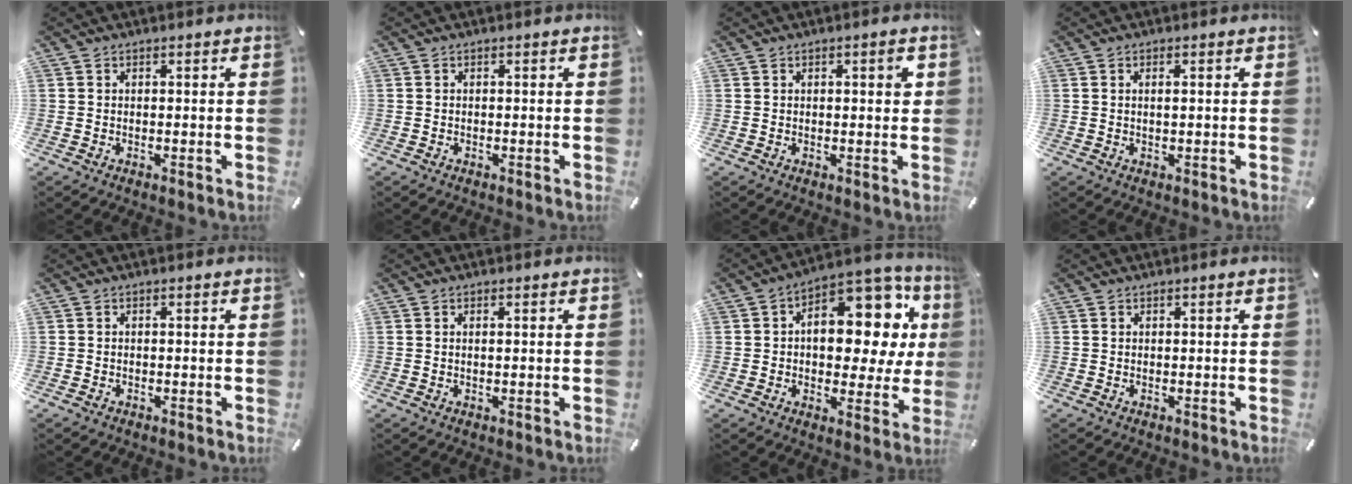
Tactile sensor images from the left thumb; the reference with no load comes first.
{"total": 0.0}
{"total": 2.3, "force": [0.6, 0.8, 2.0], "torque": [-0.025, -0.001, 0.005]}
{"total": 1.3, "force": [0.2, 0.3, 1.3], "torque": [-0.025, 0.000, 0.003]}
{"total": 0.5, "force": [-0.3, 0.4, 0.2], "torque": [-0.001, 0.003, -0.009]}
{"total": 0.8, "force": [0.1, 0.1, 0.8], "torque": [-0.015, 0.000, 0.002]}
{"total": 17.3, "force": [4.6, 9.7, 13.5], "torque": [-0.172, -0.044, 0.072]}
{"total": 0.0}